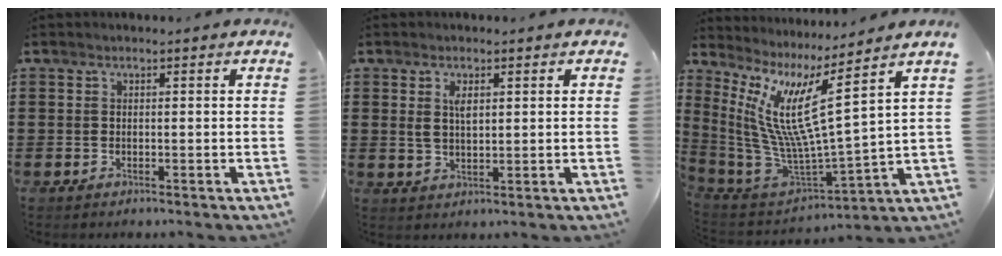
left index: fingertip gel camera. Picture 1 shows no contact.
{"total": 3.0, "force": [1.1, 1.6, 2.3], "torque": [-0.050, 0.007, 0.019]}
{"total": 11.6, "force": [5.1, 1.3, 10.4], "torque": [-0.246, -0.061, 0.072]}